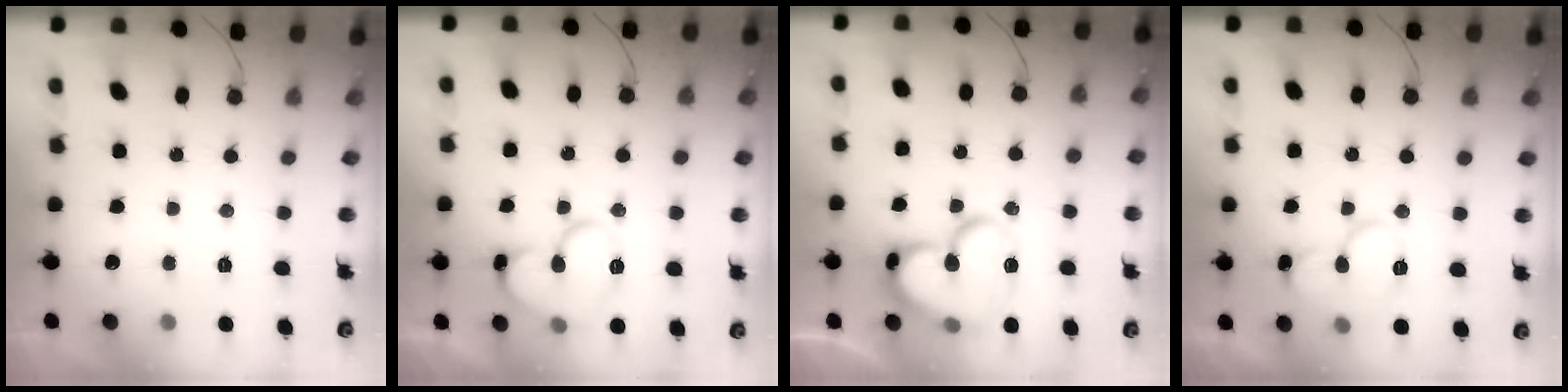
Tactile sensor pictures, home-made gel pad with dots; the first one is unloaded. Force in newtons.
{"total": 13.2, "press": 13.1, "slide": 1.7}
{"total": 20.2, "press": 20.1, "slide": 2.3}
{"total": 11.4, "press": 11.3, "slide": 1.2}